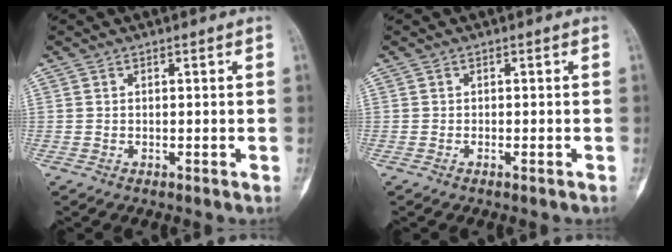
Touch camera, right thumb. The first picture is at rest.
{"total": 0.6, "force": [-0.4, 0.1, 0.5], "torque": [-0.012, 0.003, -0.007]}